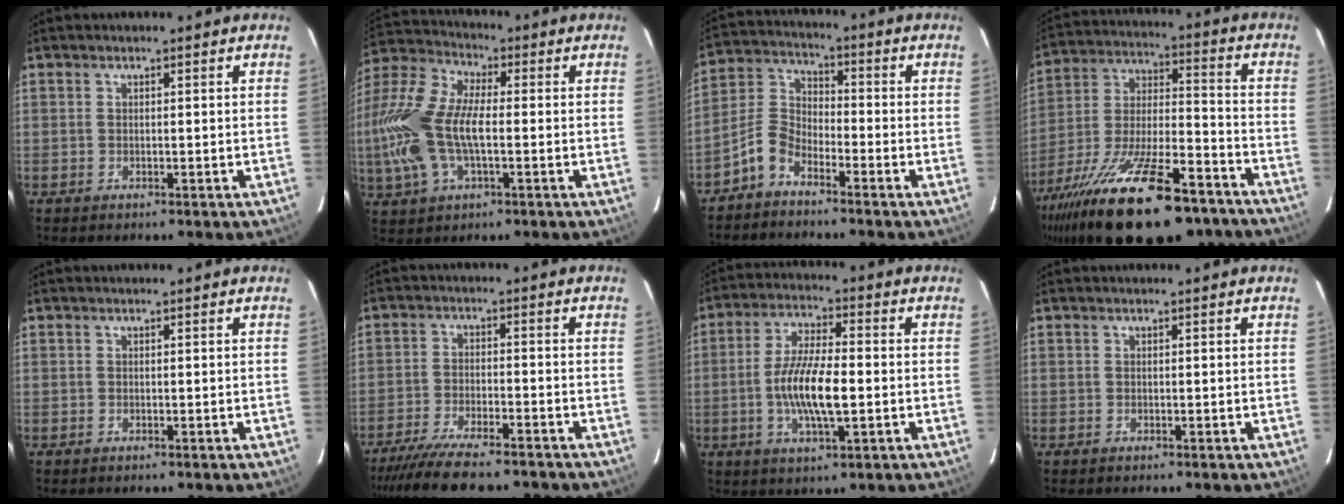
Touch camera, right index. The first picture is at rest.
{"total": 18.2, "force": [-1.7, 9.1, 15.7], "torque": [-0.342, 0.006, -0.036]}
{"total": 6.2, "force": [-4.4, 3.0, 3.1], "torque": [-0.077, 0.021, -0.097]}
{"total": 29.9, "force": [-20.4, 9.9, 19.4], "torque": [-0.367, -0.045, -0.313]}
{"total": 0.0}
{"total": 13.4, "force": [-11.6, 2.5, 6.2], "torque": [-0.137, -0.025, -0.188]}
{"total": 10.8, "force": [-1.9, 3.0, 10.2], "torque": [-0.201, 0.000, -0.036]}
{"total": 0.0}